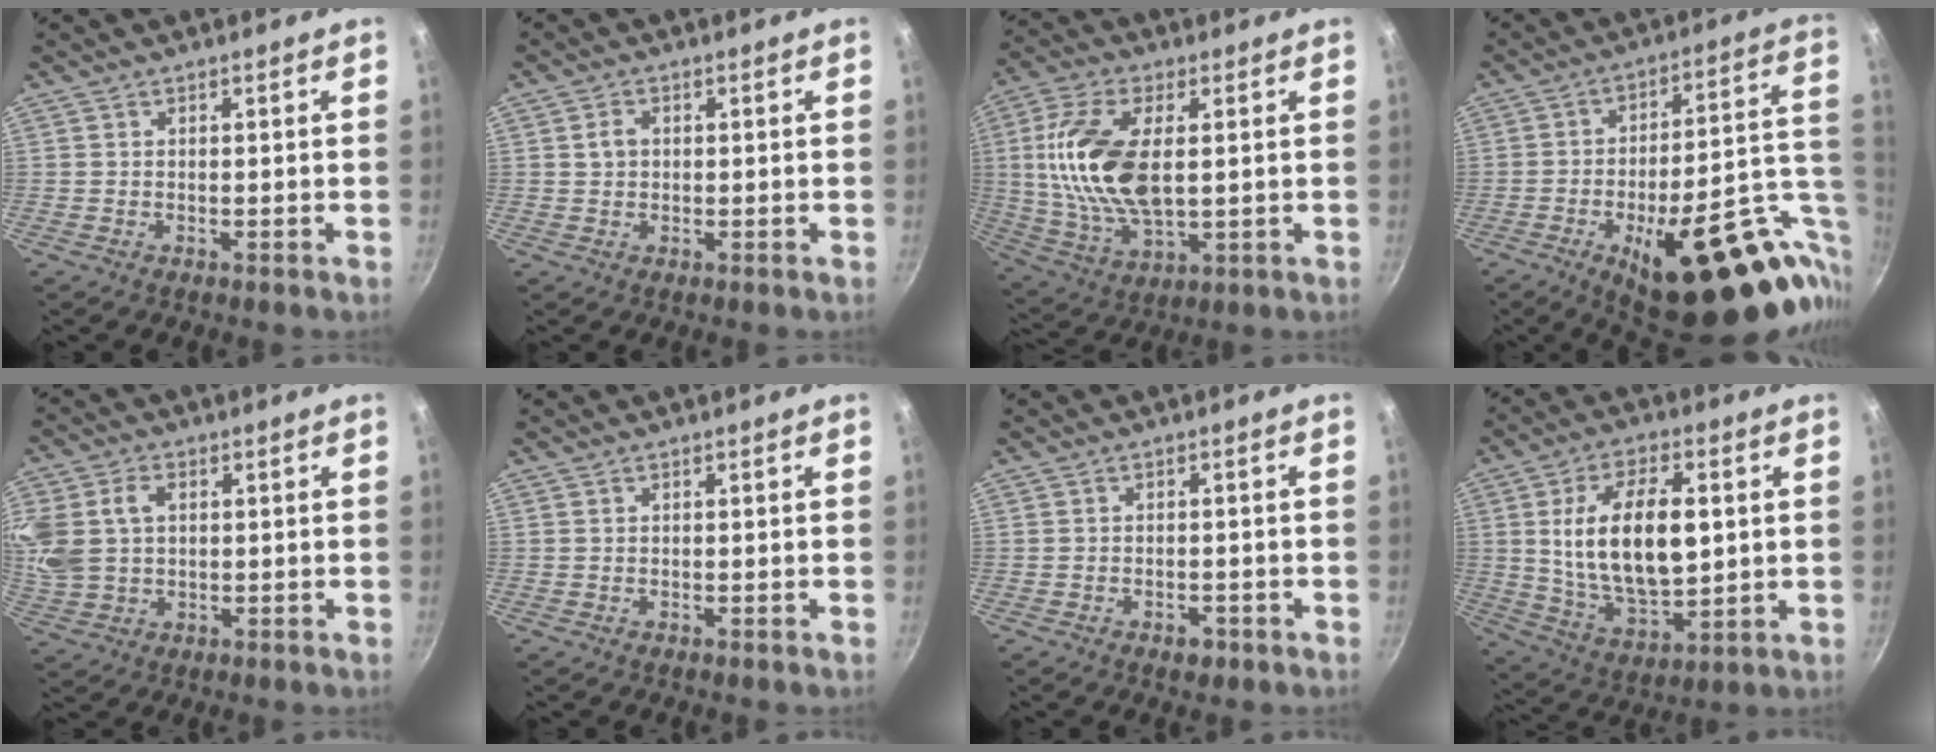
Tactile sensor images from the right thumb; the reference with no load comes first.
{"total": 2.2, "force": [0.4, 1.8, 1.3], "torque": [-0.019, 0.004, 0.006]}
{"total": 17.9, "force": [2.1, 8.9, 15.4], "torque": [-0.315, -0.007, 0.046]}
{"total": 33.2, "force": [-11.9, 11.8, 28.7], "torque": [-0.292, 0.049, -0.155]}
{"total": 15.2, "force": [2.6, 11.3, 9.8], "torque": [-0.253, 0.020, 0.061]}
{"total": 0.0}
{"total": 2.0, "force": [-1.2, 1.2, 1.1], "torque": [-0.014, 0.004, -0.017]}
{"total": 18.3, "force": [2.5, 9.4, 15.6], "torque": [-0.253, -0.010, 0.052]}